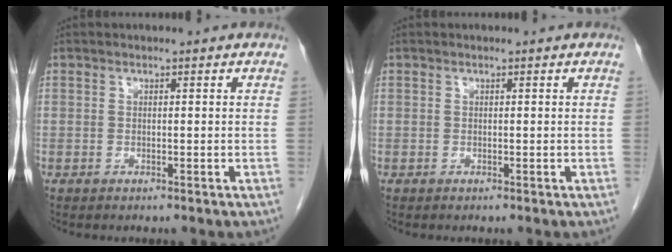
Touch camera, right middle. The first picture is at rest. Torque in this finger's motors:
{"motor_torque": [-0.19, 0.01, -0.03, 0.00]}